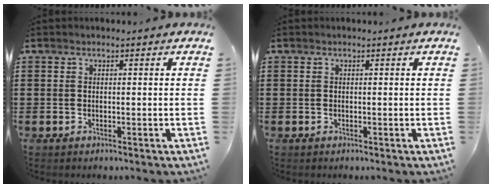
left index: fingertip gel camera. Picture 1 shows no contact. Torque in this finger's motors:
{"motor_torque": [0.00, 0.00, 0.00, -0.01]}